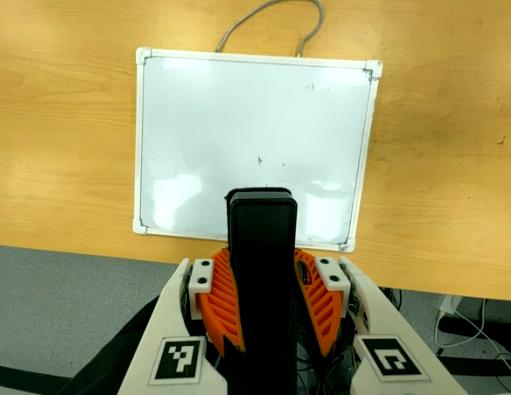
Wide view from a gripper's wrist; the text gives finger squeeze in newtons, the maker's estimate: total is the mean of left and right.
{"total": 8.8, "left": 7.3, "right": 10.3}